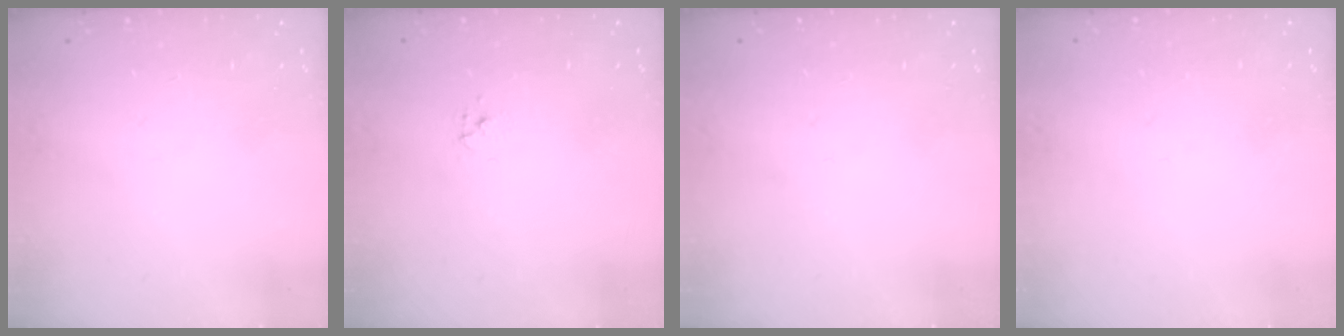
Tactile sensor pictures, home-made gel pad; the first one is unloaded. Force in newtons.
{"total": 3.9, "press": 3.9, "slide": 0.3}
{"total": 0.0}
{"total": 0.8, "press": 0.8, "slide": 0.1}